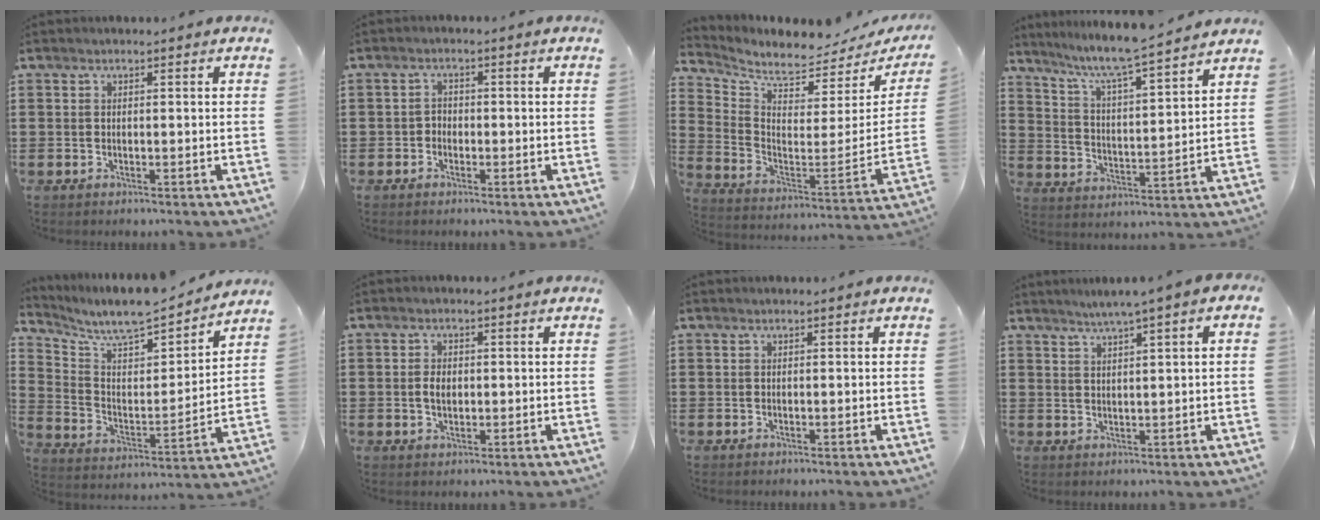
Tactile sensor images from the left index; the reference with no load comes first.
{"total": 1.3, "force": [-0.9, 0.9, 0.4], "torque": [-0.012, 0.003, -0.020]}
{"total": 5.7, "force": [5.3, 0.9, 1.9], "torque": [-0.068, -0.053, 0.089]}
{"total": 6.3, "force": [5.6, -0.2, 2.9], "torque": [-0.080, -0.043, 0.088]}
{"total": 7.4, "force": [6.9, 1.2, 2.5], "torque": [-0.082, -0.056, 0.115]}
{"total": 2.6, "force": [0.1, 1.6, 2.1], "torque": [-0.042, 0.005, 0.001]}
{"total": 0.0}
{"total": 2.1, "force": [1.1, -0.3, 1.7], "torque": [-0.034, -0.002, 0.019]}